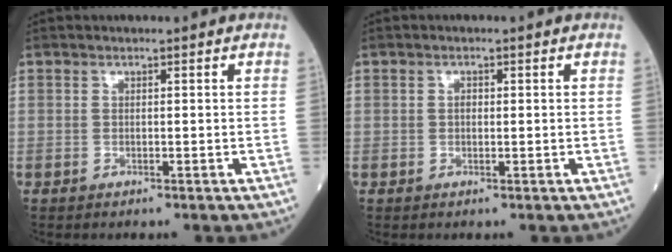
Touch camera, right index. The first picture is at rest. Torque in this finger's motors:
{"motor_torque": [-0.06, 0.06, -0.05, -0.01]}